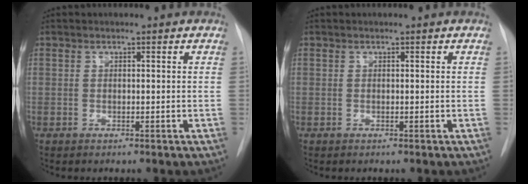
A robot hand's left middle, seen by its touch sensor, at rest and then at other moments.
{"total": 0.0}